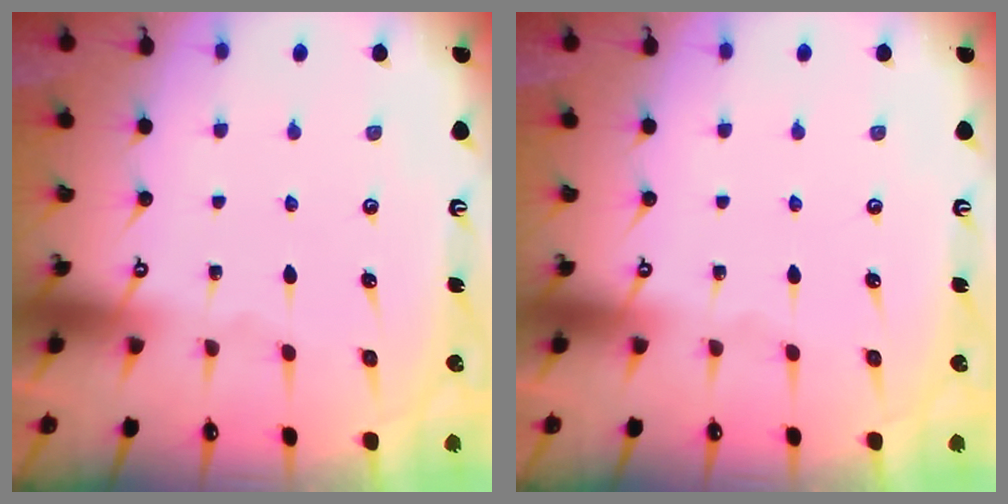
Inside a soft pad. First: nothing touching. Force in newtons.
{"total": 0.0}